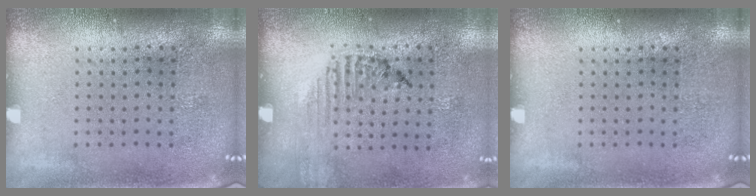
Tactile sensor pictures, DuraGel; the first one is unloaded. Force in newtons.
{"total": 1.2, "press": 1.2, "slide": 0.2}
{"total": 0.0}